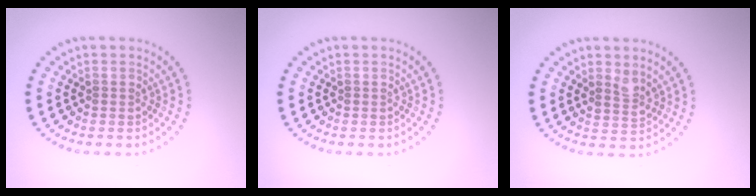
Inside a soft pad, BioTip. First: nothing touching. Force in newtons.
{"total": 0.0}
{"total": 1.7, "press": 1.4, "slide": 1.0}